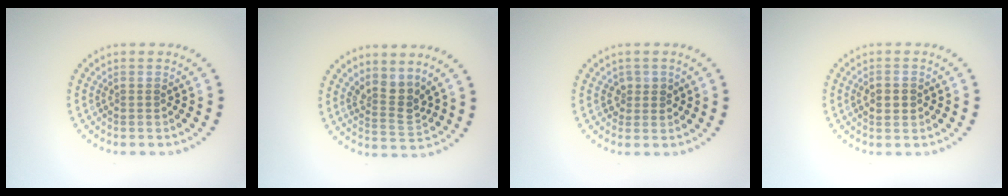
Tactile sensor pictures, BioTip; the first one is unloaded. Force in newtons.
{"total": 2.6, "press": 2.0, "slide": 1.7}
{"total": 1.4, "press": 1.2, "slide": 0.6}
{"total": 2.4, "press": 2.4, "slide": 0.0}